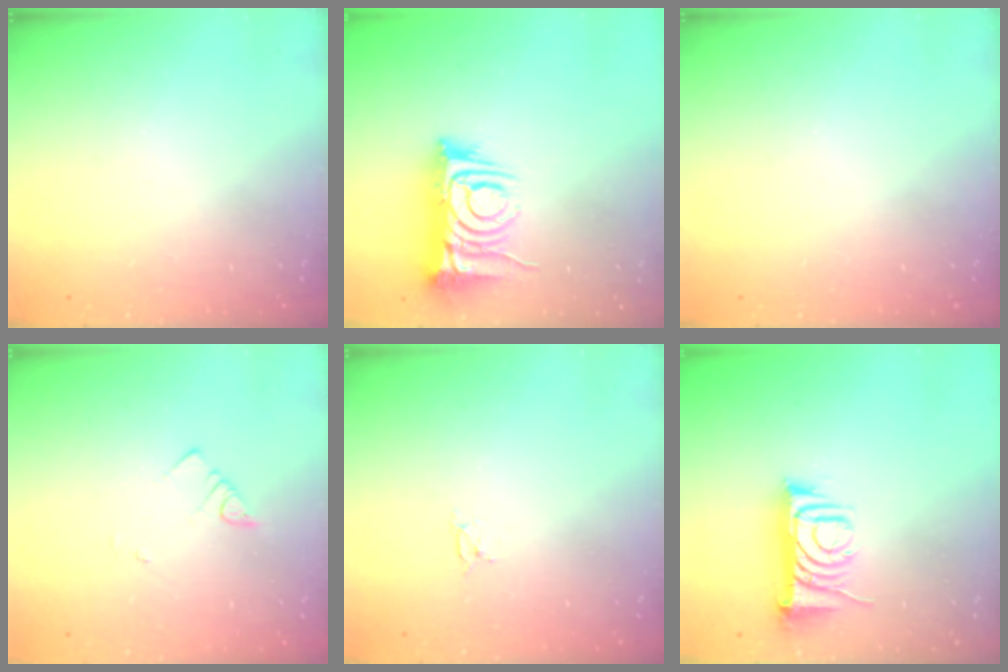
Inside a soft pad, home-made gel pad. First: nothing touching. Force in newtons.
{"total": 9.0, "press": 9.0, "slide": 1.1}
{"total": 0.0}
{"total": 2.1, "press": 2.1, "slide": 0.3}
{"total": 2.8, "press": 2.8, "slide": 0.4}
{"total": 8.0, "press": 8.0, "slide": 0.3}